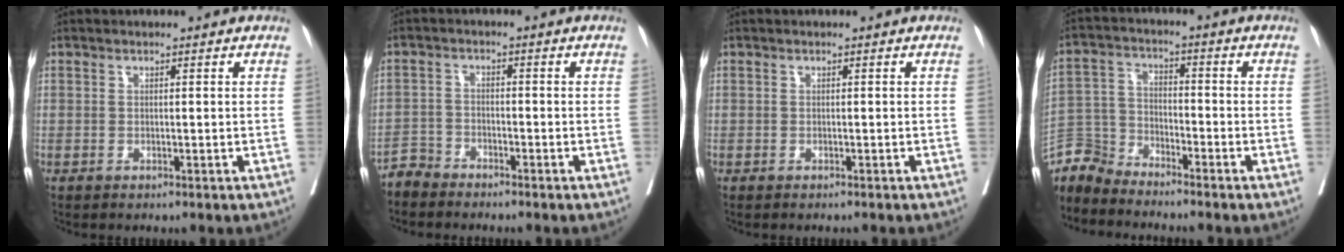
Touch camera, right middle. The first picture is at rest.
{"total": 2.7, "force": [-2.6, 0.6, -0.6], "torque": [0.018, -0.006, -0.053]}
{"total": 1.3, "force": [-1.0, -0.4, 0.6], "torque": [-0.009, -0.004, -0.013]}
{"total": 5.9, "force": [-5.8, 0.6, -0.7], "torque": [0.016, 0.006, -0.119]}